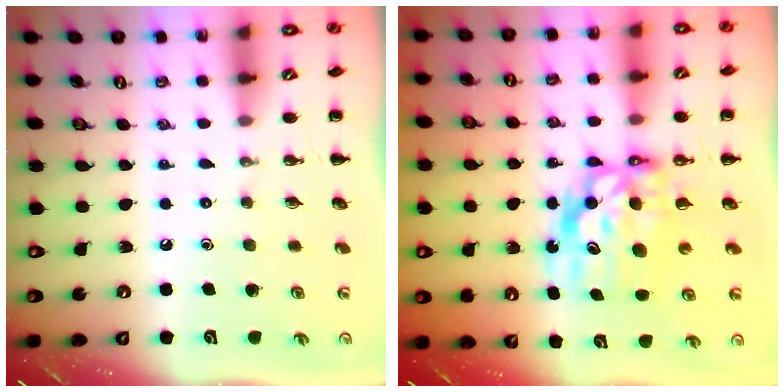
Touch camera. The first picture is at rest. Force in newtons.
{"total": 9.7, "press": 9.3, "slide": 2.7}